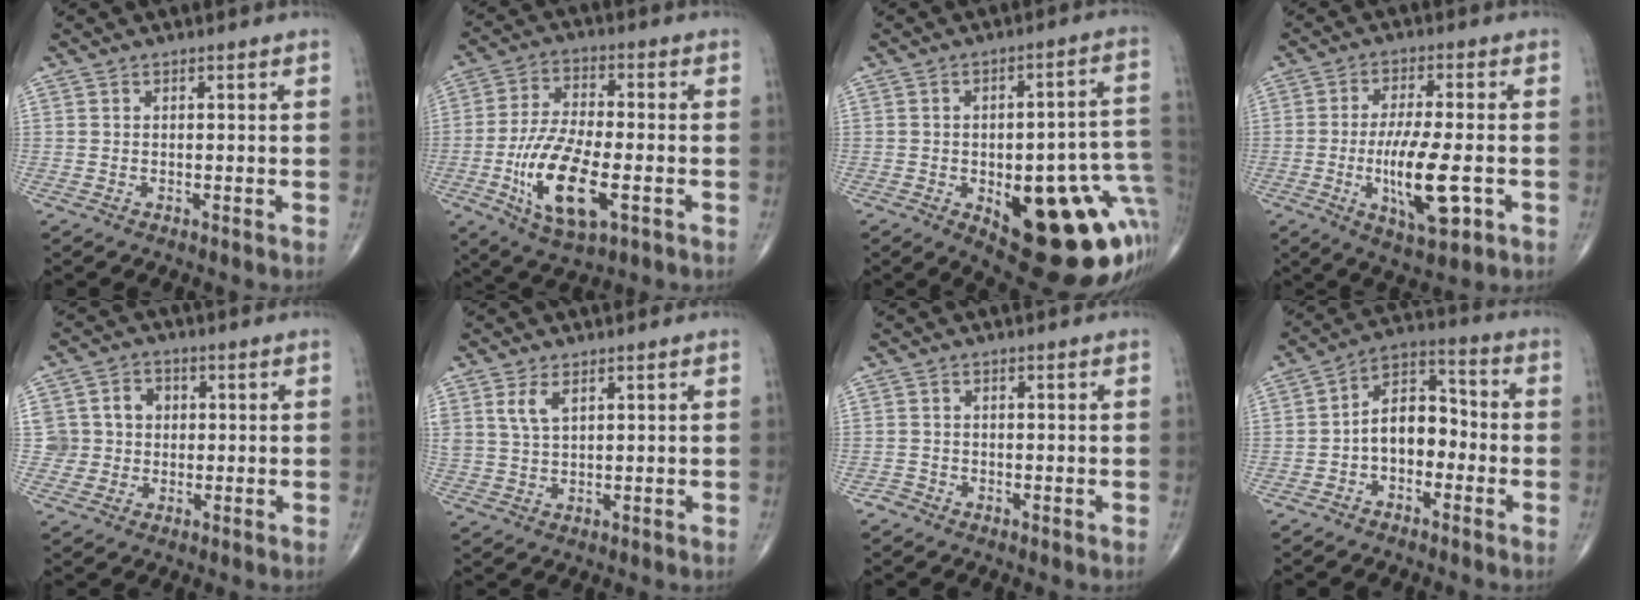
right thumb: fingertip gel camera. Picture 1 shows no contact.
{"total": 15.1, "force": [-4.5, 6.1, 13.0], "torque": [-0.249, 0.005, -0.077]}
{"total": 25.5, "force": [-6.7, 9.9, 22.5], "torque": [-0.220, 0.024, -0.060]}
{"total": 12.6, "force": [-3.1, 3.8, 11.6], "torque": [-0.207, -0.005, -0.047]}
{"total": 6.7, "force": [0.6, 6.5, 1.5], "torque": [0.009, 0.011, 0.007]}
{"total": 4.1, "force": [2.1, 2.0, 2.9], "torque": [-0.057, -0.007, 0.047]}
{"total": 1.1, "force": [-0.8, 0.8, -0.1], "torque": [0.009, 0.003, -0.023]}
{"total": 9.5, "force": [-2.1, 6.2, 6.9], "torque": [-0.087, 0.041, -0.052]}